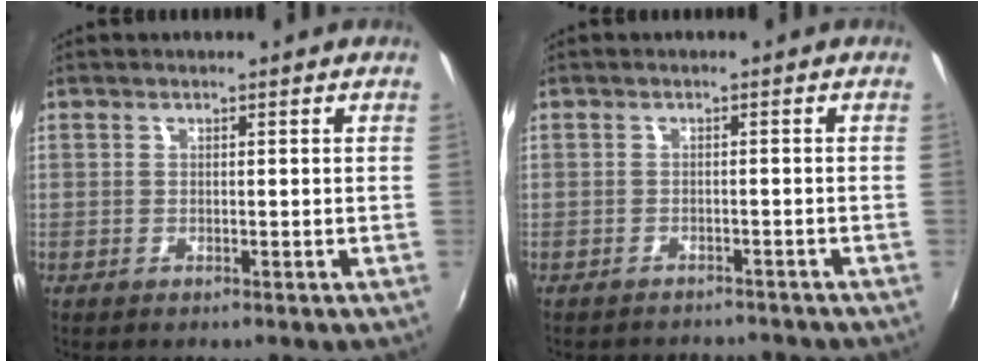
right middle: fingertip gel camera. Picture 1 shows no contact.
{"total": 4.2, "force": [-4.1, 0.9, 0.5], "torque": [-0.014, 0.000, -0.055]}